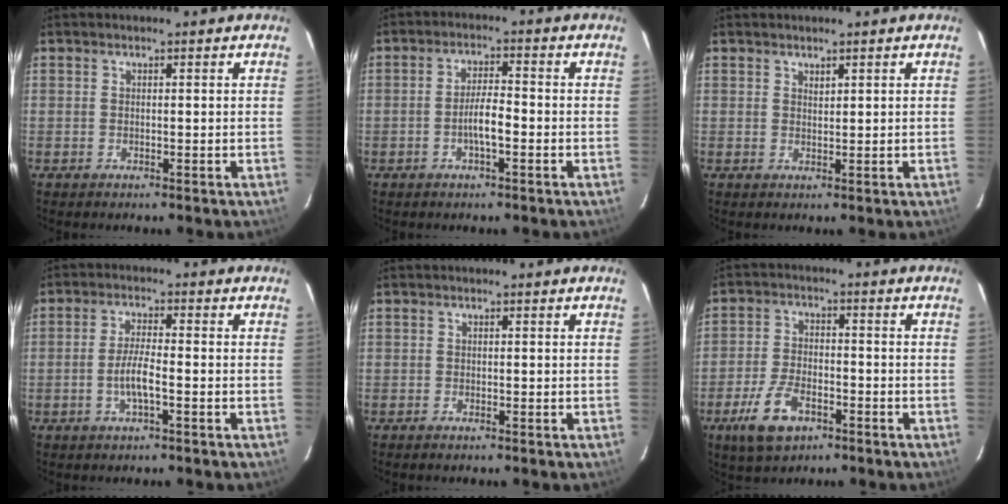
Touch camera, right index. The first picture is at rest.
{"total": 4.6, "force": [-1.7, 0.8, 4.1], "torque": [-0.081, 0.005, -0.030]}
{"total": 0.9, "force": [0.8, 0.4, 0.3], "torque": [-0.003, 0.001, 0.014]}
{"total": 4.8, "force": [-1.7, 0.7, 4.5], "torque": [-0.090, 0.000, -0.034]}
{"total": 0.7, "force": [-0.6, 0.2, 0.3], "torque": [-0.007, -0.001, -0.012]}
{"total": 9.2, "force": [-5.0, 4.5, 6.2], "torque": [-0.142, -0.004, -0.090]}